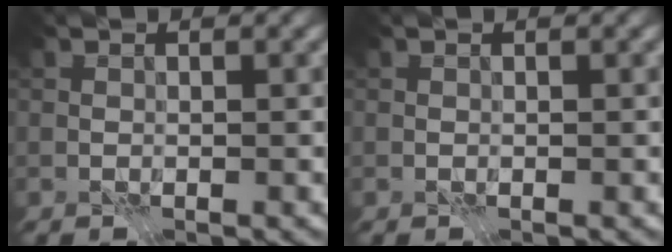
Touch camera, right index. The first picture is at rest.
{"total": 0.0}